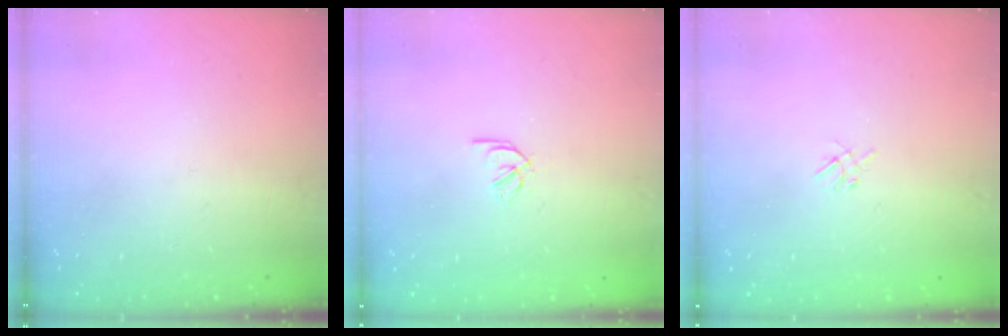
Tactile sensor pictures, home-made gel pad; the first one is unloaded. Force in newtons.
{"total": 1.9, "press": 1.9, "slide": 0.3}
{"total": 2.0, "press": 2.0, "slide": 0.4}